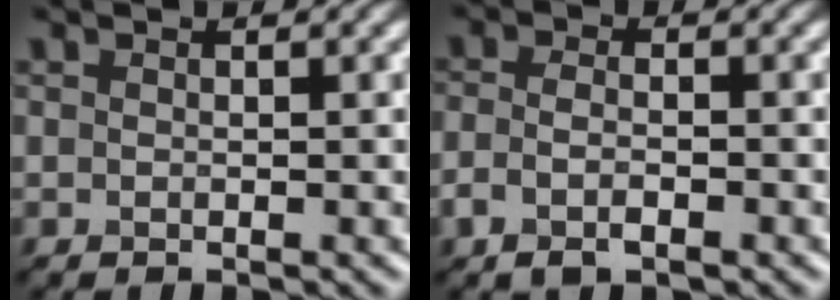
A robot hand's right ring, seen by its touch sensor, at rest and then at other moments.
{"total": 2.8, "force": [-1.2, 1.3, 2.2], "torque": [-0.044, -0.007, -0.023]}